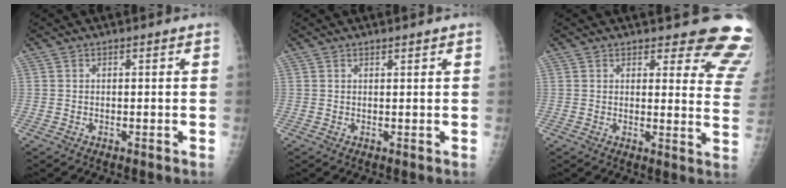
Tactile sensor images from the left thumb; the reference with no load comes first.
{"total": 0.7, "force": [0.6, 0.0, 0.4], "torque": [-0.006, -0.004, 0.010]}
{"total": 12.8, "force": [11.8, 3.5, 3.5], "torque": [0.014, -0.107, 0.100]}